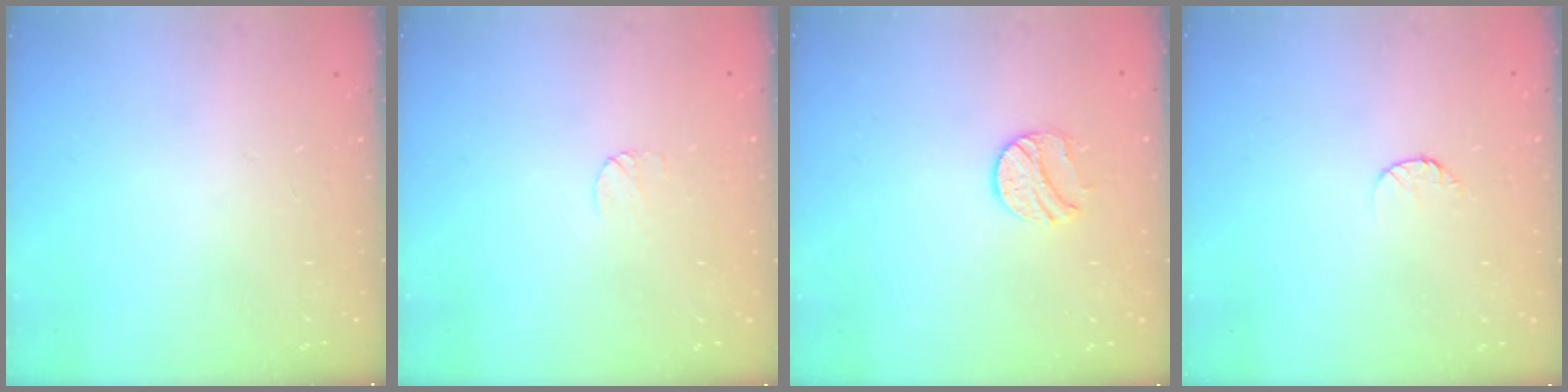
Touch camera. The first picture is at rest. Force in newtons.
{"total": 4.9, "press": 4.8, "slide": 0.4}
{"total": 8.7, "press": 8.7, "slide": 0.1}
{"total": 5.7, "press": 5.7, "slide": 0.6}